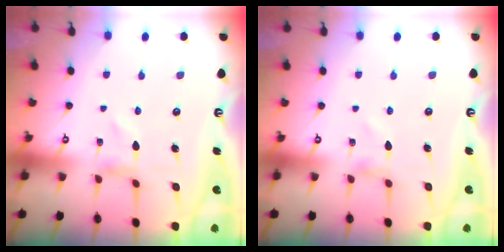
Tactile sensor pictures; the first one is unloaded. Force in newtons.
{"total": 0.0}